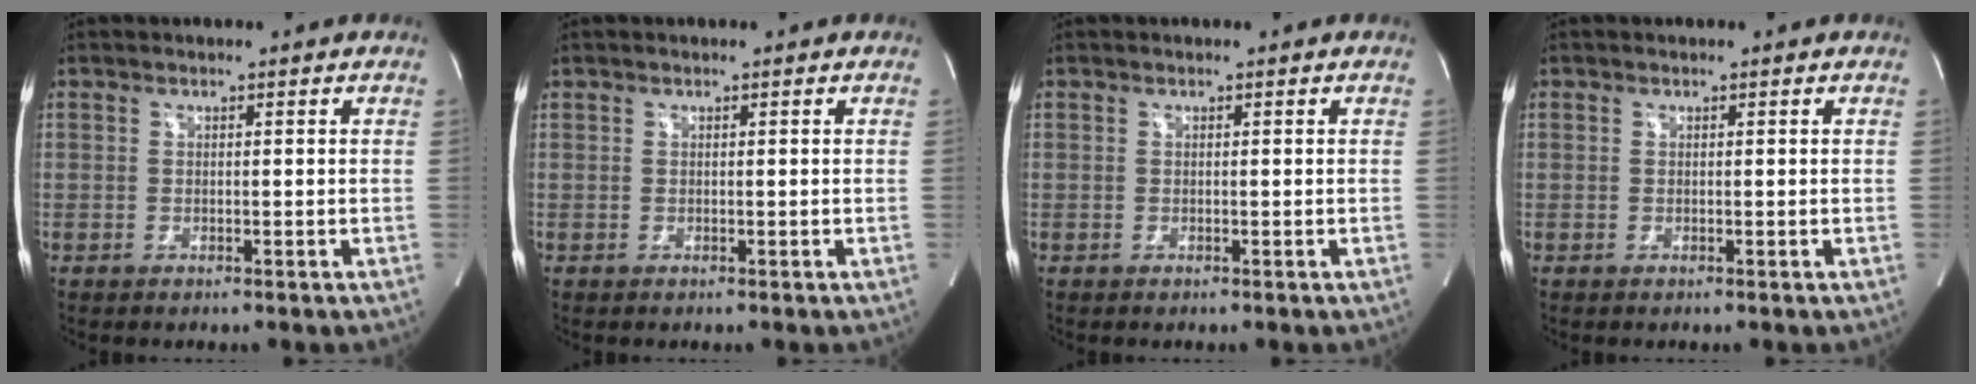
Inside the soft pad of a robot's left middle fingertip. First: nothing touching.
{"total": 0.0}
{"total": 0.0}
{"total": 0.0}